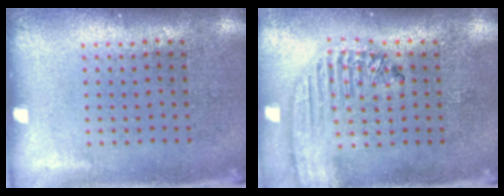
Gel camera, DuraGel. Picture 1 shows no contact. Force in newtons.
{"total": 2.0, "press": 1.8, "slide": 0.9}